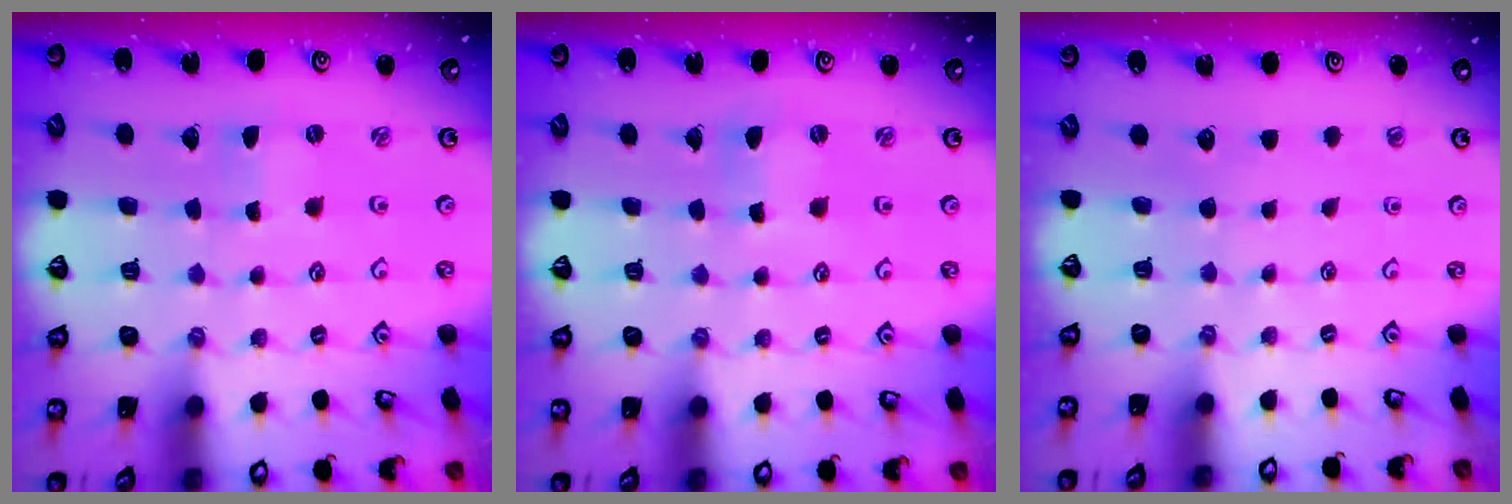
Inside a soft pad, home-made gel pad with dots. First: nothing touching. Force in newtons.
{"total": 2.0, "press": 2.0, "slide": 0.1}
{"total": 0.0}